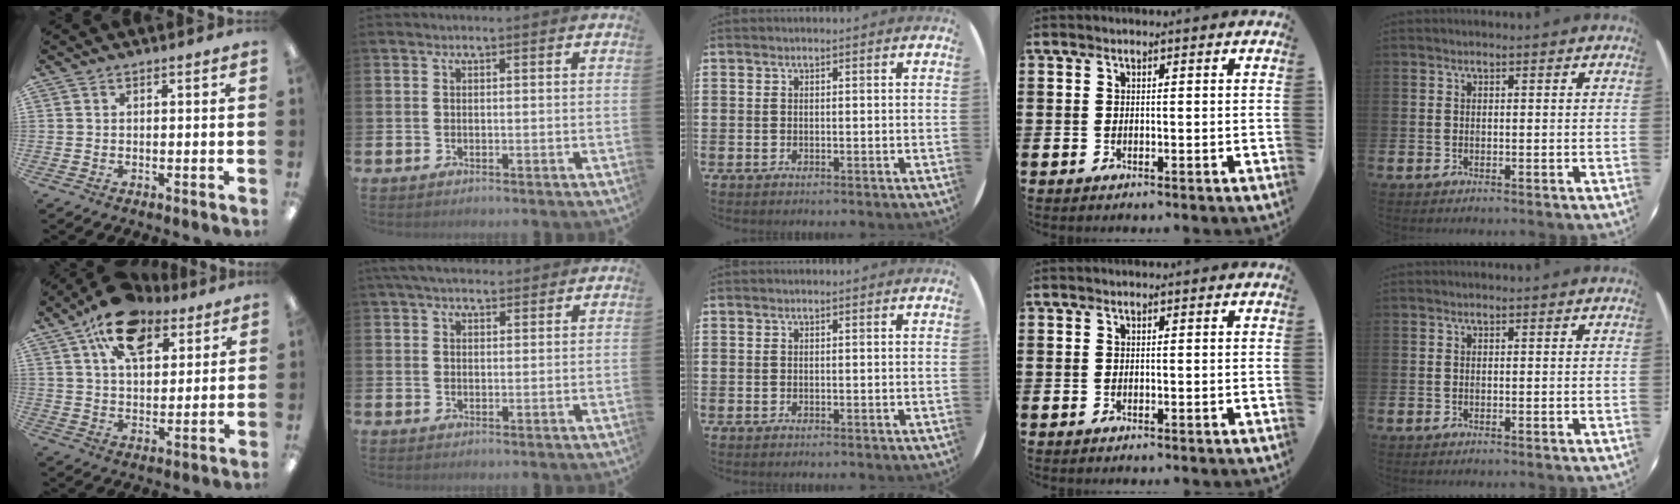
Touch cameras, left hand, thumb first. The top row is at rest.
{"thumb": {"total": 15.7, "force": [9.8, 8.5, 8.9], "torque": [-0.150, -0.035, 0.177]}, "index": {"total": 4.3, "force": [3.7, 1.6, 1.4], "torque": [-0.024, -0.012, 0.067]}}